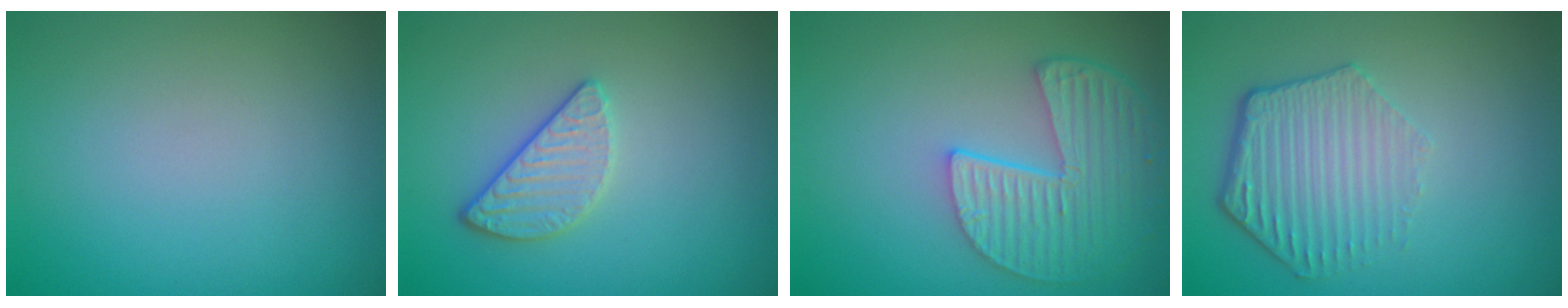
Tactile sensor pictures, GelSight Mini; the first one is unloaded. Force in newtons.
{"total": 2.4, "press": 2.2, "slide": 0.9}
{"total": 5.3, "press": 4.2, "slide": 3.2}
{"total": 4.3, "press": 3.5, "slide": 2.6}